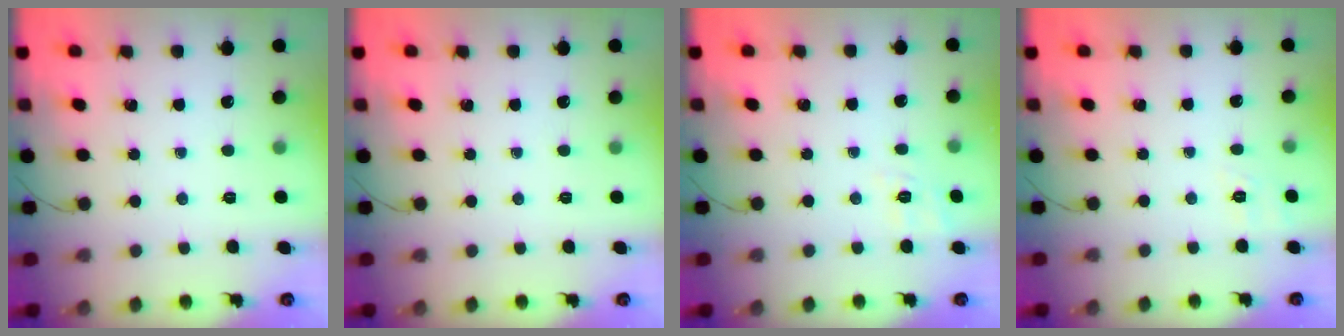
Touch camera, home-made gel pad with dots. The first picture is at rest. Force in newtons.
{"total": 0.0}
{"total": 2.0, "press": 0.4, "slide": 2.0}
{"total": 6.8, "press": 6.5, "slide": 1.9}